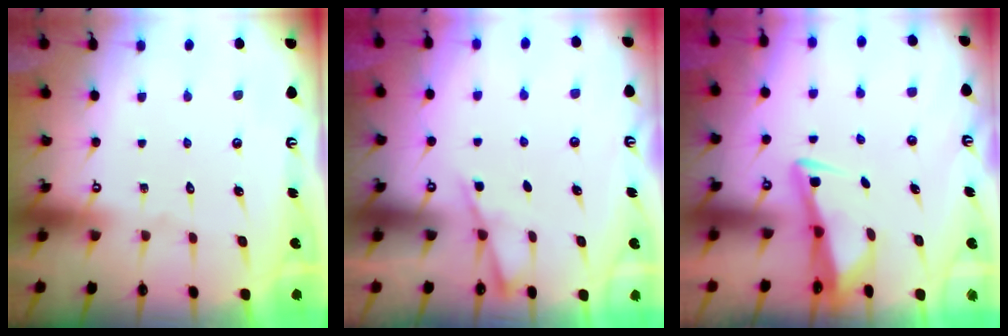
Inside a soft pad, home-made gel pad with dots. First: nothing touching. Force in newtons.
{"total": 2.9, "press": 2.9, "slide": 0.4}
{"total": 3.3, "press": 3.3, "slide": 0.4}